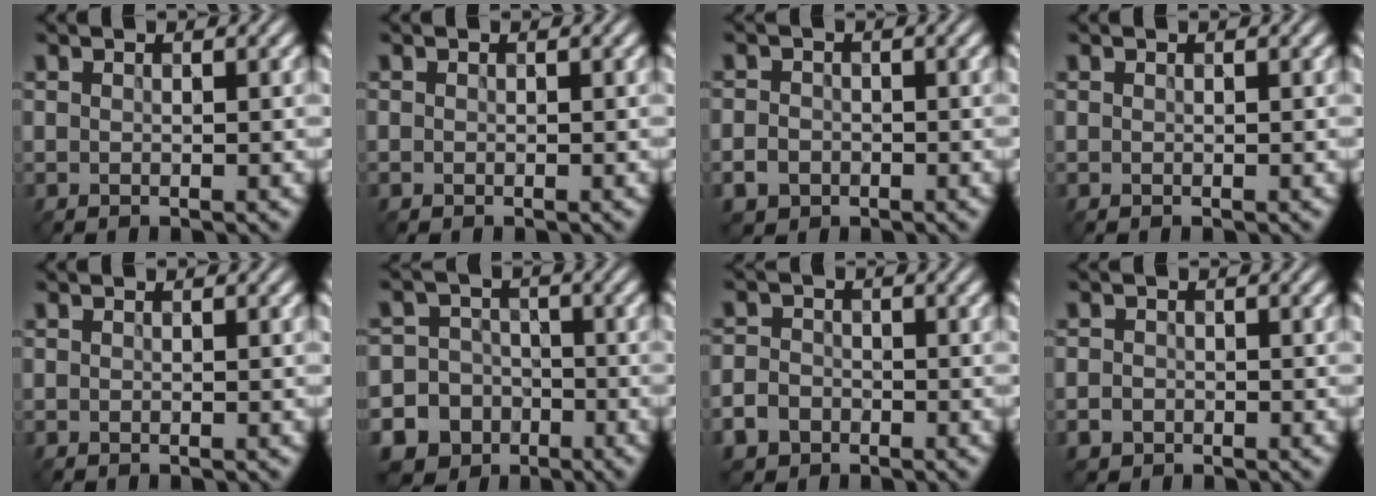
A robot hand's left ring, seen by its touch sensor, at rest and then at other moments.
{"total": 0.0}
{"total": 2.2, "force": [-1.0, 1.8, 0.7], "torque": [-0.007, -0.003, -0.020]}
{"total": 0.0}
{"total": 0.0}
{"total": 10.9, "force": [-5.7, 9.2, 1.3], "torque": [-0.027, -0.036, -0.110]}
{"total": 4.2, "force": [-2.4, 3.2, 1.2], "torque": [-0.009, -0.010, -0.053]}
{"total": 1.5, "force": [-0.7, 1.2, 0.4], "torque": [0.001, -0.004, -0.015]}